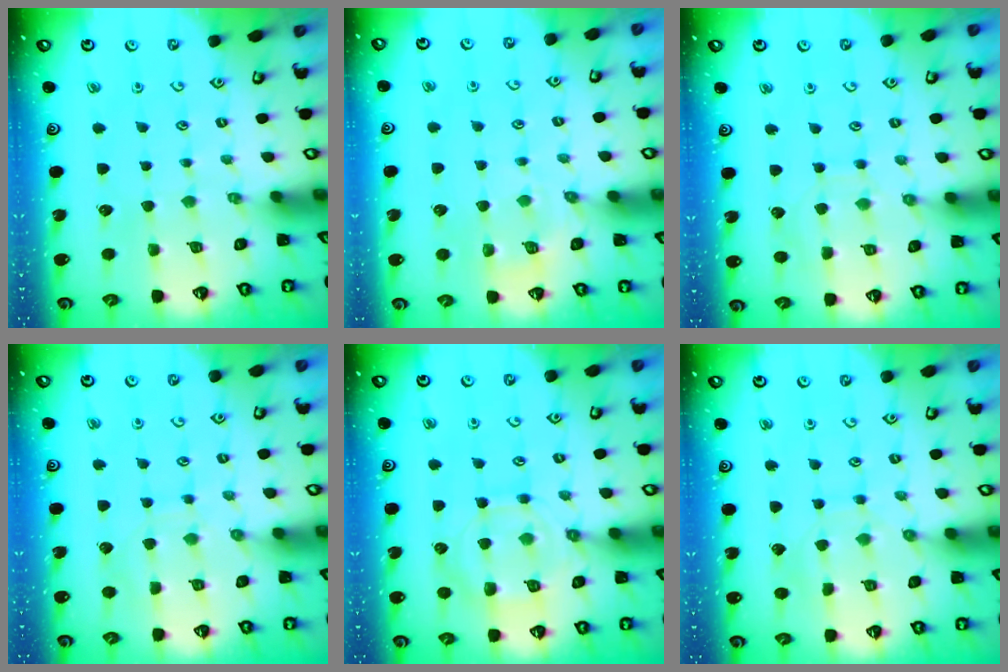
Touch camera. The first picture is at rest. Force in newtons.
{"total": 5.7, "press": 5.5, "slide": 1.4}
{"total": 5.5, "press": 5.5, "slide": 0.3}
{"total": 5.3, "press": 5.2, "slide": 0.6}
{"total": 11.2, "press": 11.2, "slide": 1.1}
{"total": 5.9, "press": 5.9, "slide": 0.2}